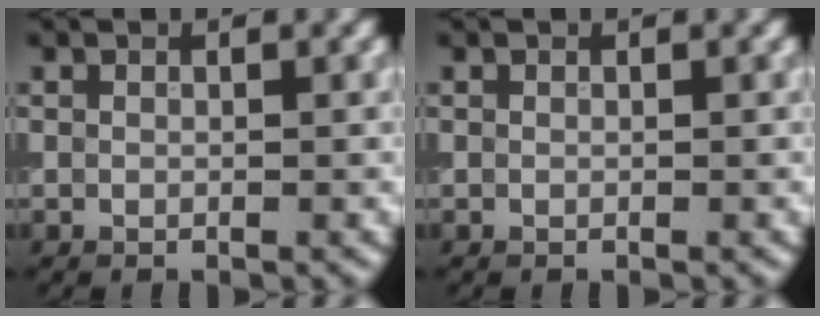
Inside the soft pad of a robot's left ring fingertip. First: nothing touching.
{"total": 0.0}